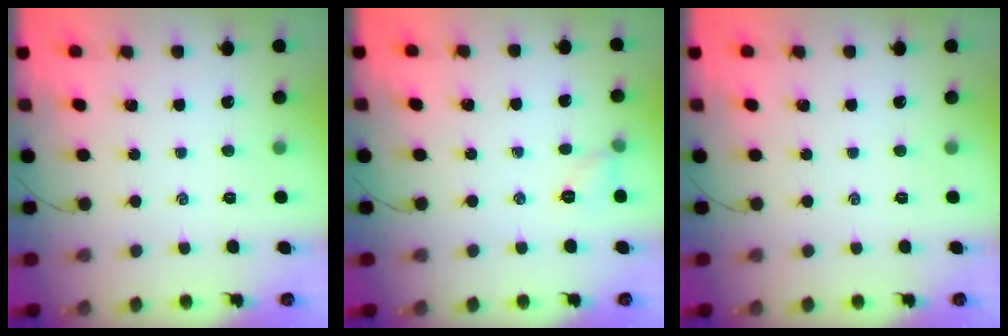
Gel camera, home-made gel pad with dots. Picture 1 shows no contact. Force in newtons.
{"total": 5.4, "press": 5.3, "slide": 1.1}
{"total": 0.0}